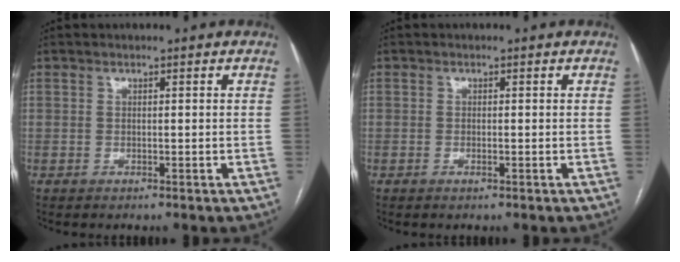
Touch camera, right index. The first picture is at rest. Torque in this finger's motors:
{"motor_torque": [-0.47, 0.24, -0.01, -0.01]}